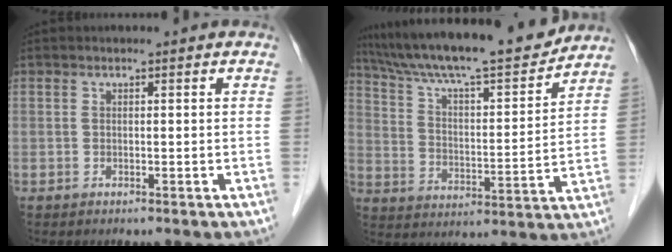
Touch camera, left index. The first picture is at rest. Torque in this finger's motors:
{"motor_torque": [-0.07, -0.41, 0.63, 0.14]}